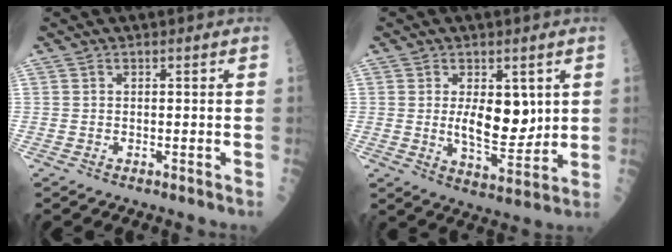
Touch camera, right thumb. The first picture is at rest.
{"total": 8.8, "force": [1.6, 4.4, 7.5], "torque": [-0.094, -0.023, 0.037]}